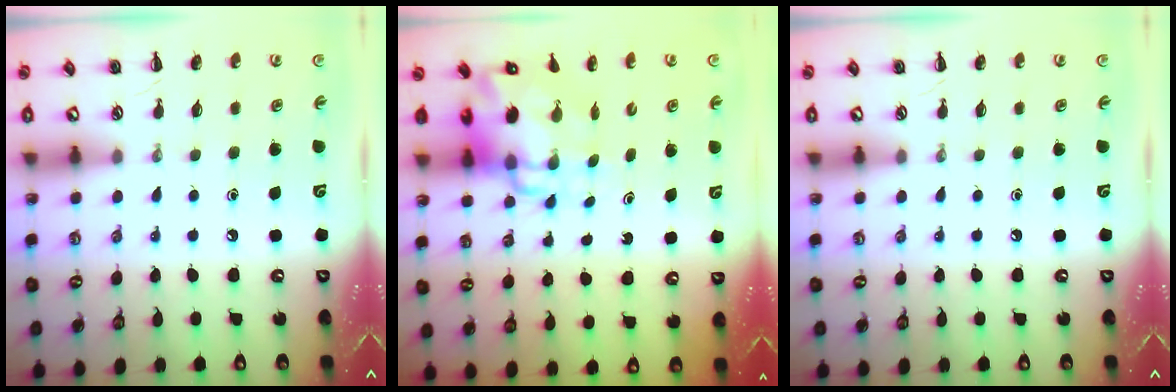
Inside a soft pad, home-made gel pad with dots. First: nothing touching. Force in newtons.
{"total": 9.3, "press": 9.0, "slide": 2.4}
{"total": 0.0}